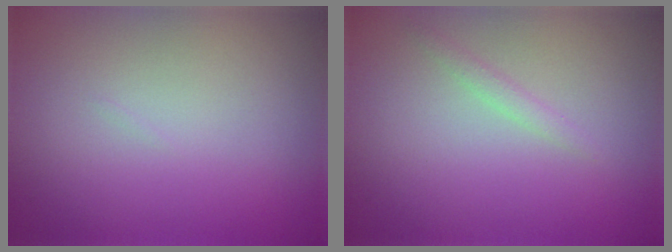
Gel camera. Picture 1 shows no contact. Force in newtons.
{"total": 1.0, "press": 1.0, "slide": 0.0}